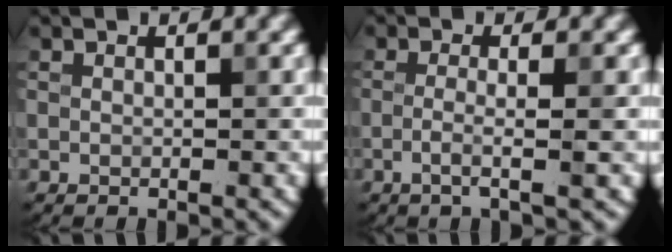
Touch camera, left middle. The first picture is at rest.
{"total": 2.5, "force": [-0.6, 0.5, 2.4], "torque": [-0.038, 0.001, -0.020]}